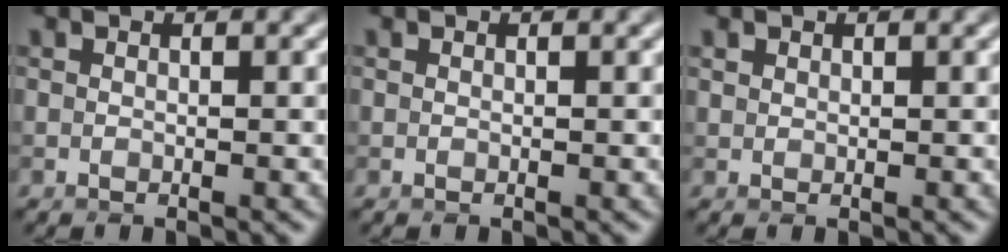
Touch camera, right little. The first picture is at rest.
{"total": 0.0}
{"total": 0.8, "force": [0.6, 0.4, 0.2], "torque": [-0.001, 0.004, 0.004]}